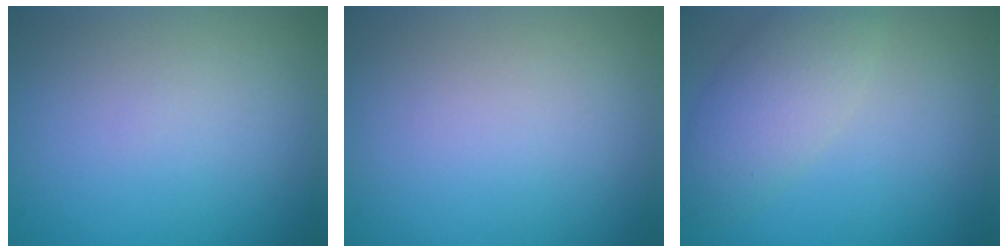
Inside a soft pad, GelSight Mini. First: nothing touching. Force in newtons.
{"total": 0.0}
{"total": 4.1, "press": 4.1, "slide": 0.3}